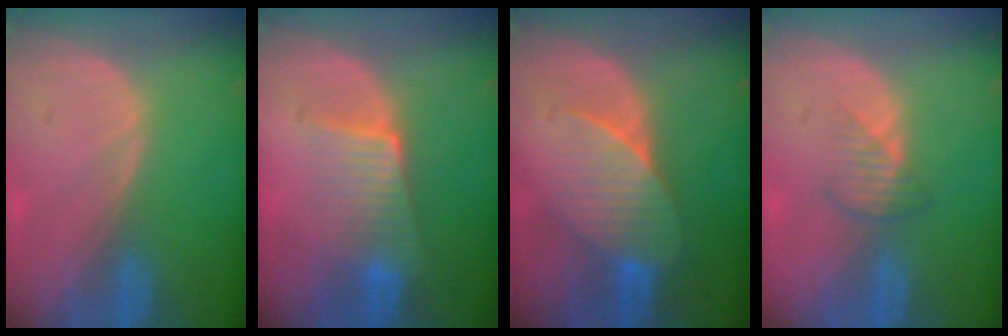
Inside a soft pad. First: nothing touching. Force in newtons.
{"total": 6.4, "press": 5.7, "slide": 3.0}
{"total": 7.4, "press": 6.9, "slide": 2.4}
{"total": 2.7, "press": 2.6, "slide": 0.6}